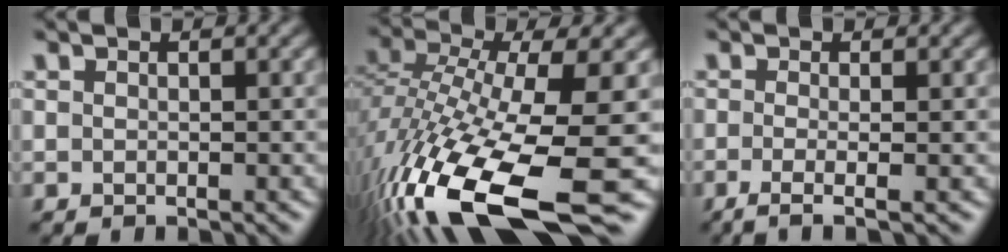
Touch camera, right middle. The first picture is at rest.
{"total": 16.1, "force": [-7.0, 5.8, 13.3], "torque": [-0.282, -0.020, -0.122]}
{"total": 3.0, "force": [-0.8, 1.1, 2.7], "torque": [-0.037, -0.010, -0.022]}